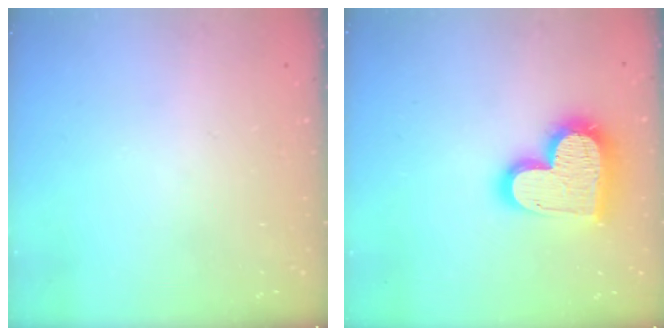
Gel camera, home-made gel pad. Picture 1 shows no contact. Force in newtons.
{"total": 20.1, "press": 20.0, "slide": 1.8}